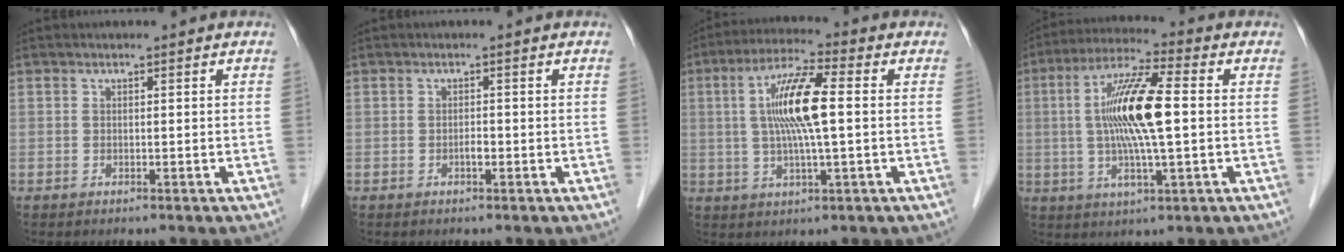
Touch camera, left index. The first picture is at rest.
{"total": 1.0, "force": [-0.5, 0.3, 0.8], "torque": [-0.015, 0.002, -0.008]}
{"total": 10.3, "force": [0.9, 1.1, 10.2], "torque": [-0.204, 0.008, 0.012]}
{"total": 12.9, "force": [0.4, 1.3, 12.8], "torque": [-0.254, 0.005, 0.001]}